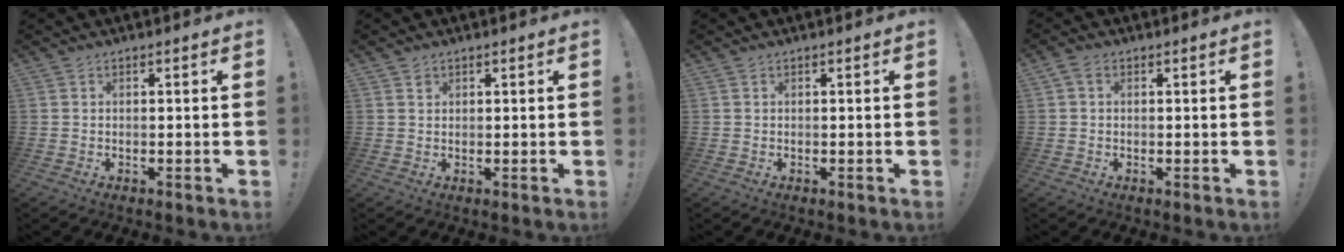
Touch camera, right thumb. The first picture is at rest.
{"total": 1.2, "force": [0.8, 0.9, 0.3], "torque": [0.003, -0.003, 0.013]}
{"total": 0.0}
{"total": 1.5, "force": [0.1, 1.1, 1.1], "torque": [-0.028, 0.007, 0.003]}